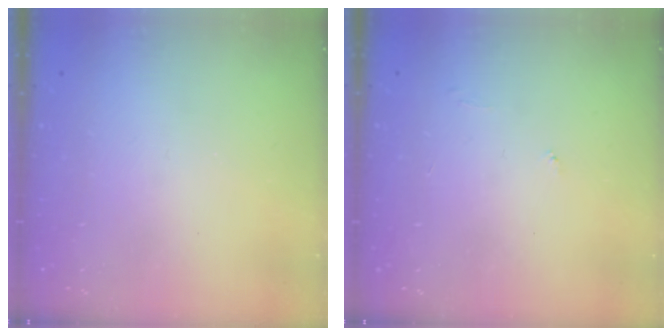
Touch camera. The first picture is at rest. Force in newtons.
{"total": 3.9, "press": 3.9, "slide": 0.3}